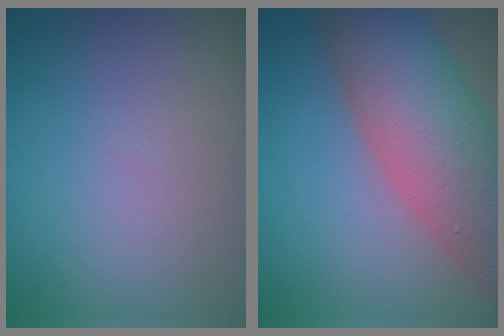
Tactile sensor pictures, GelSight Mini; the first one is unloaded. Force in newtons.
{"total": 11.5, "press": 11.5, "slide": 0.8}